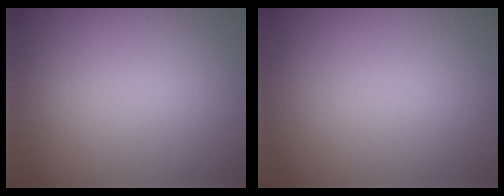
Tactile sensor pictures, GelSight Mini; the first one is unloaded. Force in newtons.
{"total": 0.0}